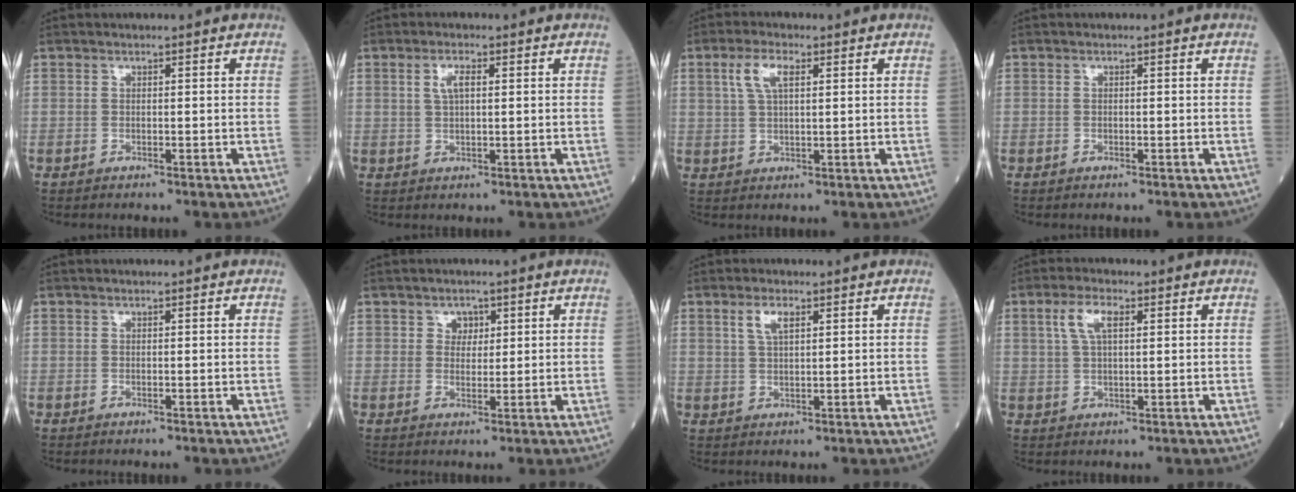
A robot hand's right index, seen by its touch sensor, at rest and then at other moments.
{"total": 3.0, "force": [1.0, 0.9, 2.7], "torque": [-0.056, 0.005, 0.020]}
{"total": 4.6, "force": [2.0, 1.6, 3.8], "torque": [-0.087, 0.013, 0.043]}
{"total": 0.0}
{"total": 0.0}
{"total": 2.3, "force": [1.2, 1.9, 0.8], "torque": [-0.007, 0.001, 0.018]}
{"total": 3.2, "force": [1.7, 1.0, 2.5], "torque": [-0.056, 0.006, 0.037]}
{"total": 4.6, "force": [1.9, 1.6, 3.8], "torque": [-0.087, 0.014, 0.042]}